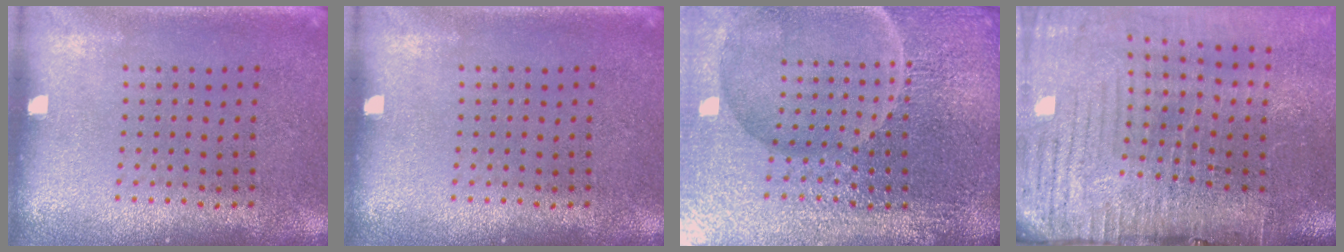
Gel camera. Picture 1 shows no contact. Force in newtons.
{"total": 0.0}
{"total": 7.1, "press": 6.2, "slide": 3.4}
{"total": 4.7, "press": 3.8, "slide": 2.8}